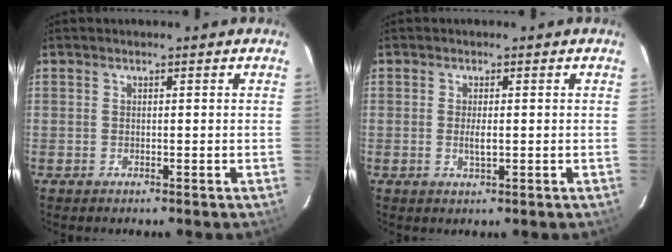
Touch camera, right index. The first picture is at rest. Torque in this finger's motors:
{"motor_torque": [0.49, -0.09, 0.15, 0.04]}